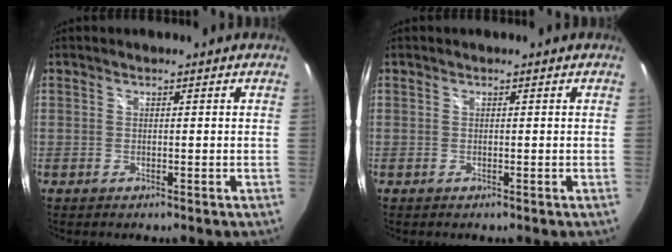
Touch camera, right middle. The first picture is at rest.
{"total": 0.0}